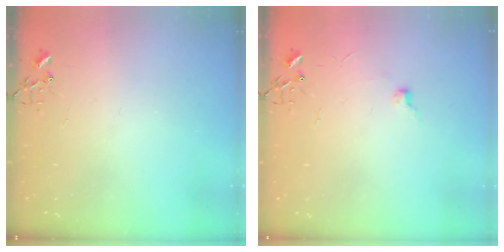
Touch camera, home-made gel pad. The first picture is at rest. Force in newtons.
{"total": 4.7, "press": 4.7, "slide": 0.6}